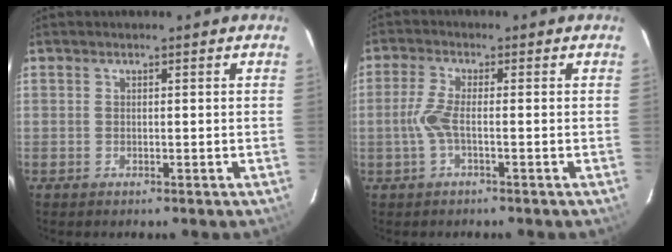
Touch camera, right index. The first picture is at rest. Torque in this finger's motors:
{"motor_torque": [0.72, -0.20, 0.43, 0.11]}